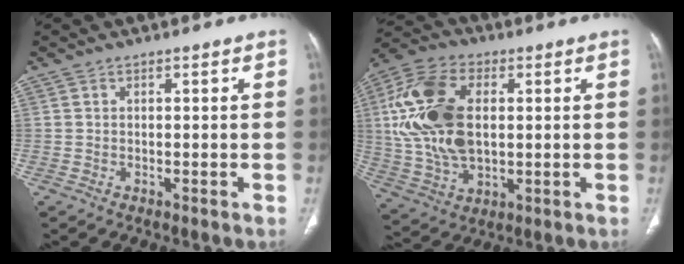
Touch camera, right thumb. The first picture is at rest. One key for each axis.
{"total": 18.5, "fx": 2.5, "fy": 11.2, "fz": 14.5, "tx": -0.296, "ty": 0.003, "tz": 0.048}